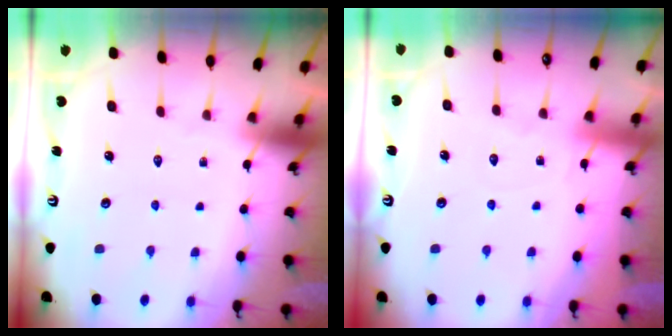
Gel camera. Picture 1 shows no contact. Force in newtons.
{"total": 5.4, "press": 5.3, "slide": 0.7}